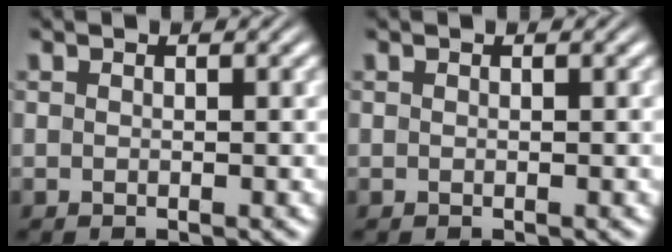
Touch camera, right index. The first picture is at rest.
{"total": 0.0}